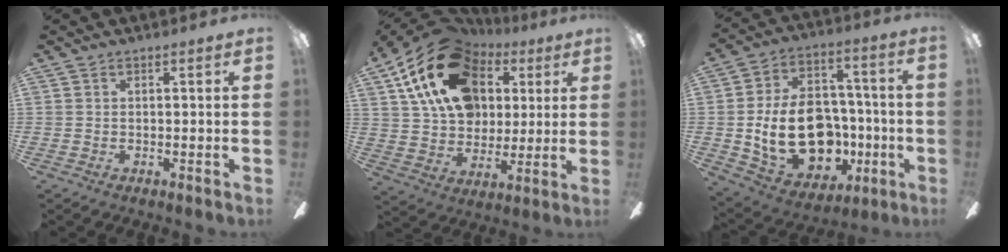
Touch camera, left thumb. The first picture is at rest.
{"total": 23.7, "force": [10.4, 16.4, 13.4], "torque": [-0.244, -0.032, 0.189]}
{"total": 20.7, "force": [-2.9, 14.9, 14.2], "torque": [-0.279, 0.017, -0.028]}